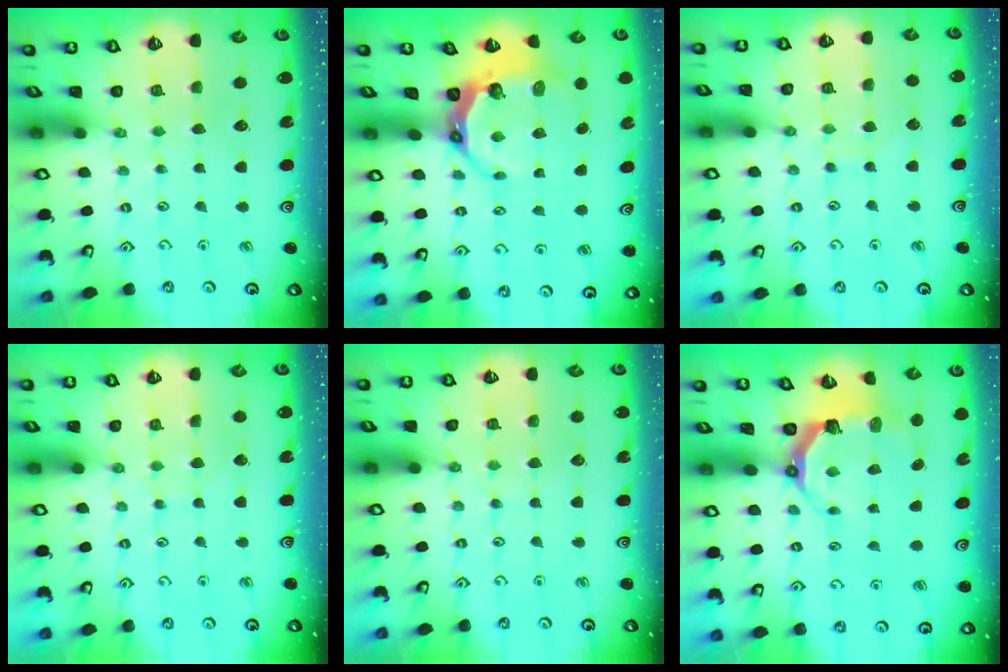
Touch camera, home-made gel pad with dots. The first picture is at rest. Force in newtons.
{"total": 8.8, "press": 7.8, "slide": 3.9}
{"total": 6.4, "press": 6.4, "slide": 0.1}
{"total": 5.5, "press": 5.5, "slide": 0.5}
{"total": 6.2, "press": 6.2, "slide": 0.7}
{"total": 6.5, "press": 4.8, "slide": 4.3}